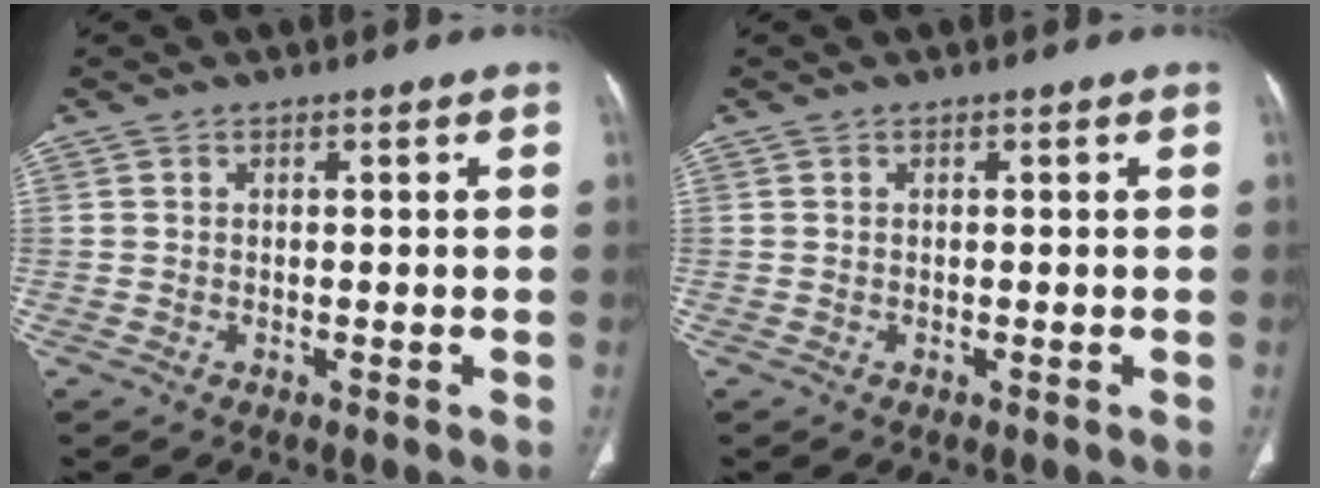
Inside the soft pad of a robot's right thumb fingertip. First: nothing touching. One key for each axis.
{"total": 0.0}